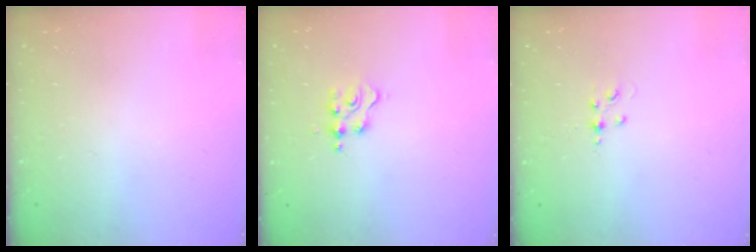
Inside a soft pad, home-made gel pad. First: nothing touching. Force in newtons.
{"total": 2.3, "press": 2.3, "slide": 0.3}
{"total": 4.2, "press": 4.2, "slide": 0.4}